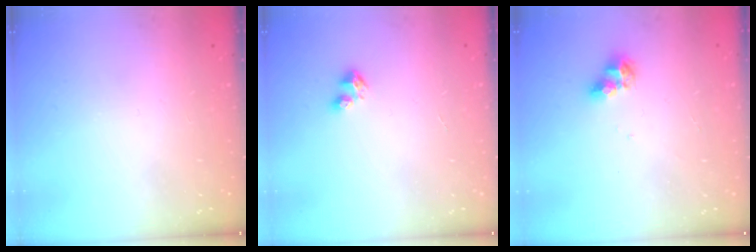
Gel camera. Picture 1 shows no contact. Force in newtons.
{"total": 3.0, "press": 2.9, "slide": 0.3}
{"total": 8.1, "press": 8.1, "slide": 1.0}